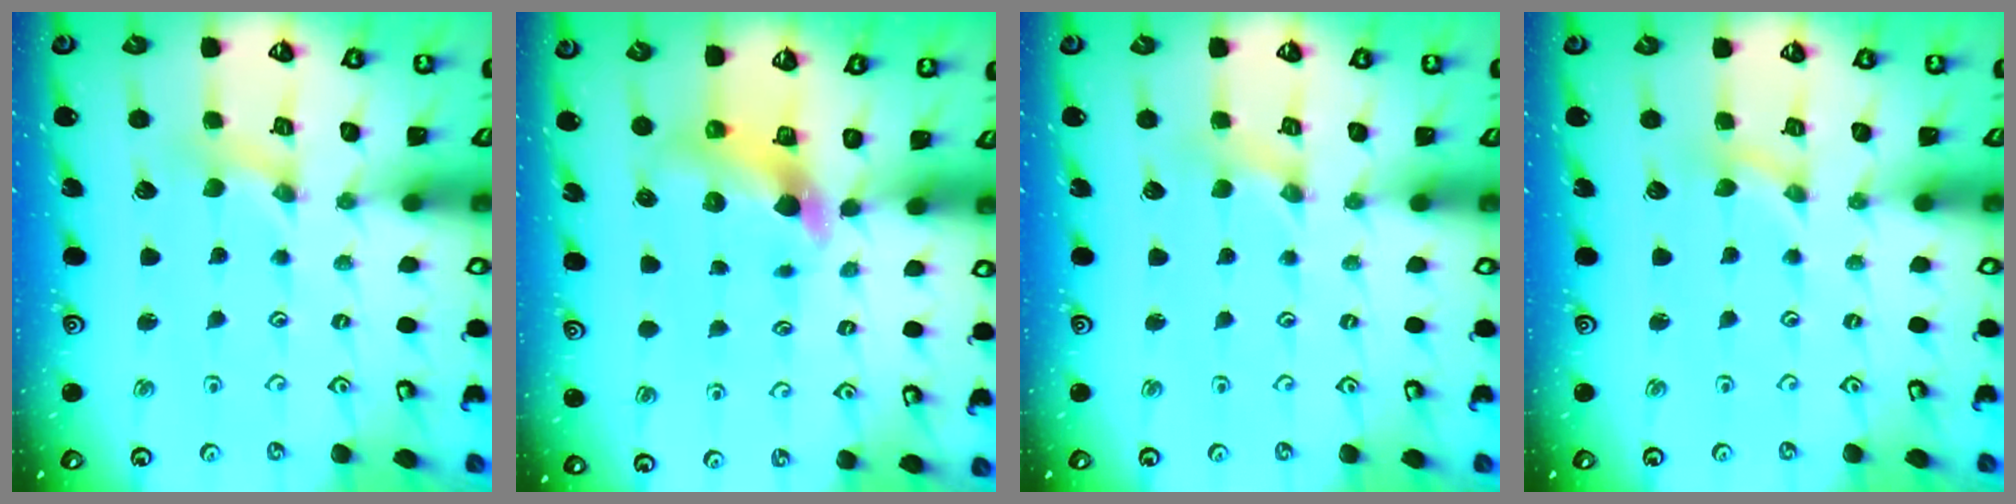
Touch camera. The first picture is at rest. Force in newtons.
{"total": 5.8, "press": 5.8, "slide": 0.8}
{"total": 0.0}
{"total": 0.0}